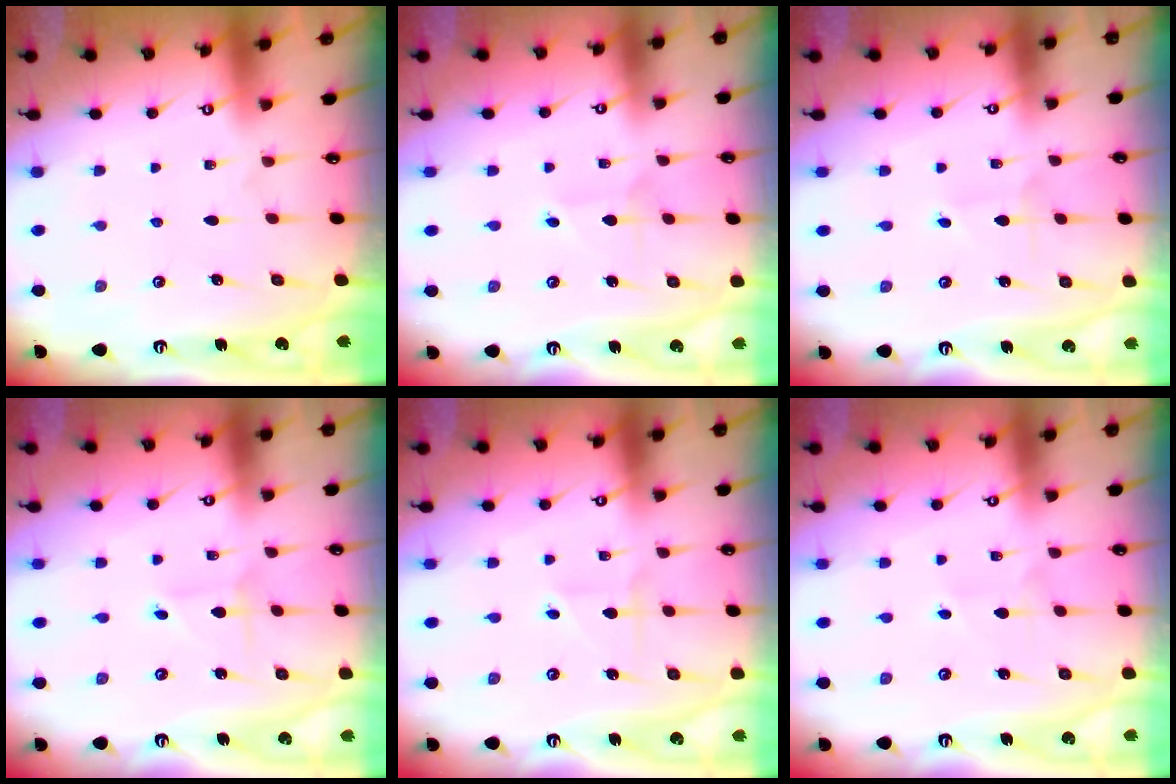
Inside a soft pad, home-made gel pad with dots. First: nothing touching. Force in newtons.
{"total": 2.8, "press": 2.7, "slide": 0.3}
{"total": 1.6, "press": 1.6, "slide": 0.2}
{"total": 0.7, "press": 0.7, "slide": 0.0}
{"total": 2.9, "press": 2.9, "slide": 0.3}
{"total": 2.3, "press": 2.3, "slide": 0.2}